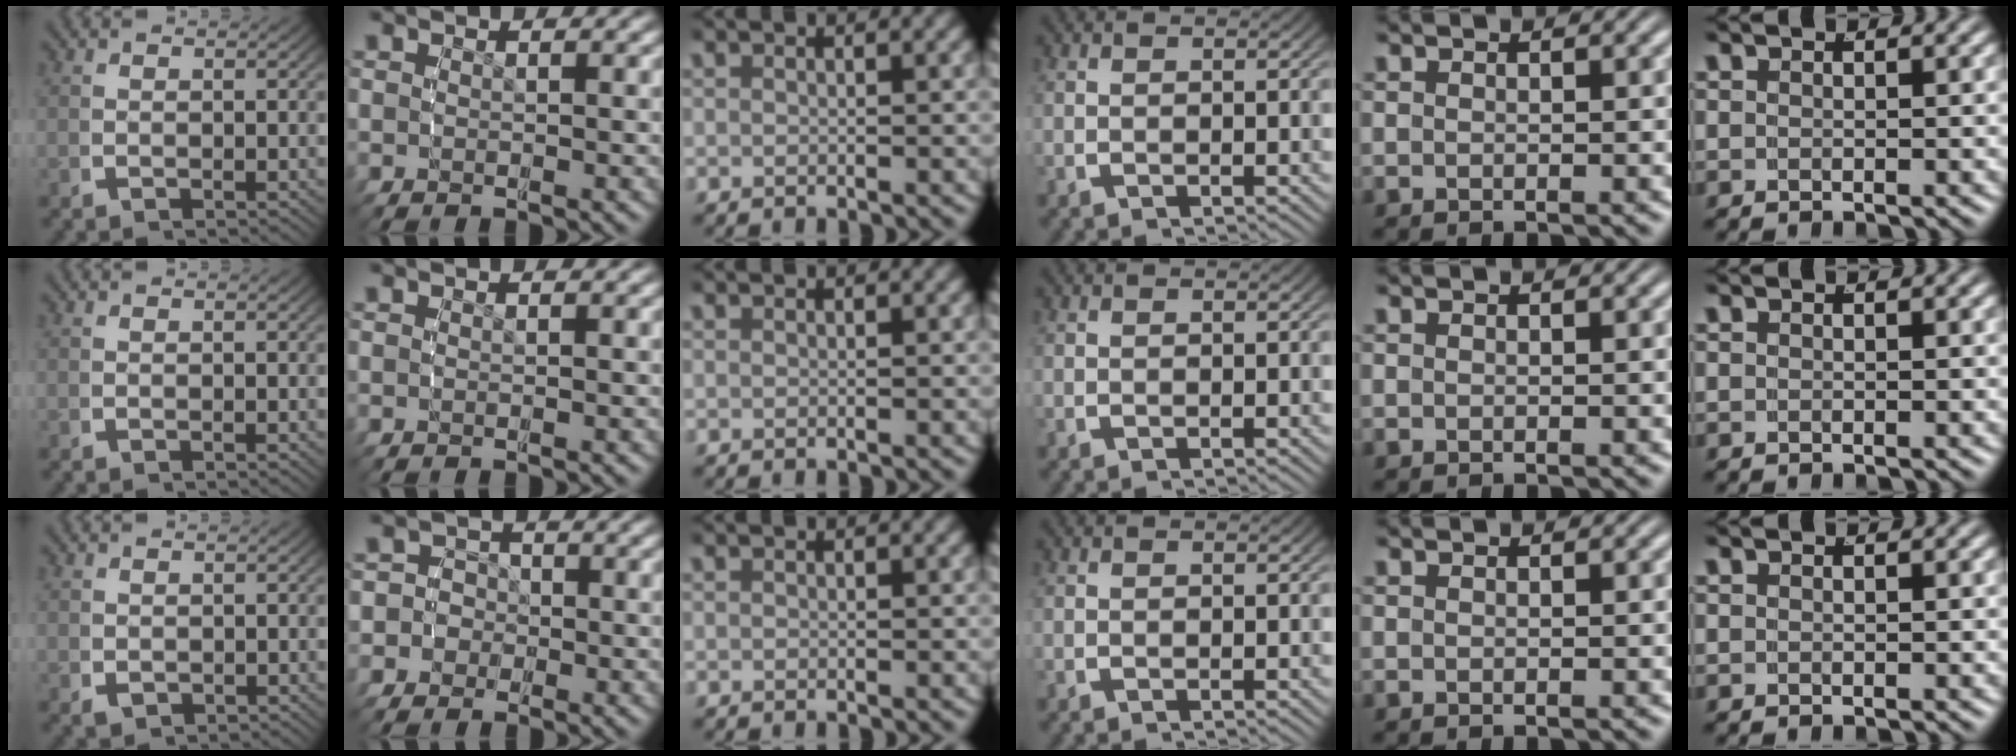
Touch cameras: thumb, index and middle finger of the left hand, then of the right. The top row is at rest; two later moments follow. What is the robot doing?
{"motion": "grasp_and_lifting", "object": "backpack"}